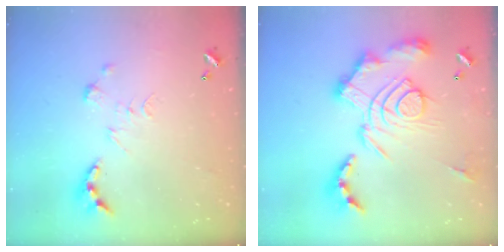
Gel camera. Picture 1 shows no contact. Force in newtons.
{"total": 3.6, "press": 2.9, "slide": 2.2}